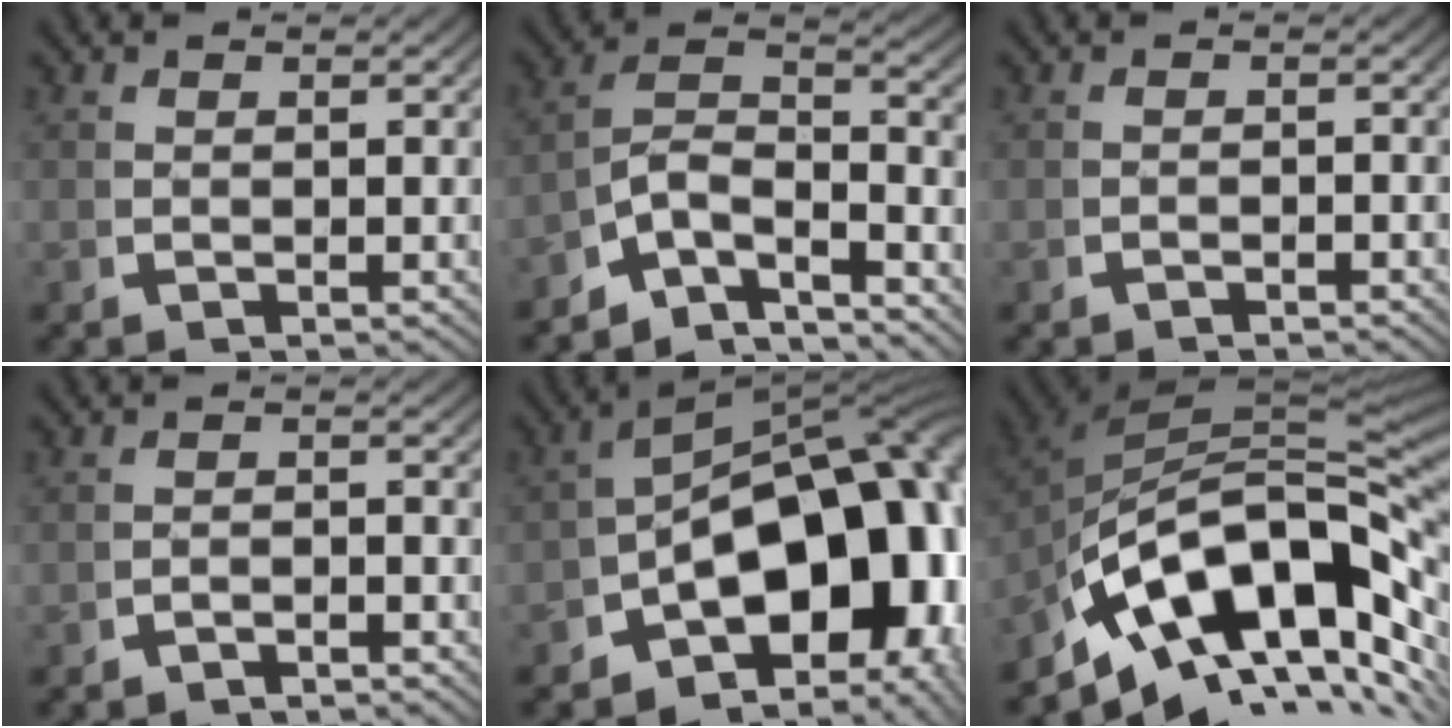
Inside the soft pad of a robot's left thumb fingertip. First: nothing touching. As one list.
[{"total": 10.5, "force": [-2.1, 7.9, 6.6], "torque": [-0.146, -0.039, -0.039]}, {"total": 1.0, "force": [-1.0, 0.2, 0.2], "torque": [-0.002, -0.002, -0.016]}, {"total": 2.1, "force": [-2.0, 0.4, 0.3], "torque": [-0.002, -0.005, -0.034]}, {"total": 21.9, "force": [-1.9, 13.5, 17.2], "torque": [-0.259, -0.050, -0.018]}, {"total": 20.6, "force": [-1.5, 11.5, 17.0], "torque": [-0.284, -0.033, -0.012]}]